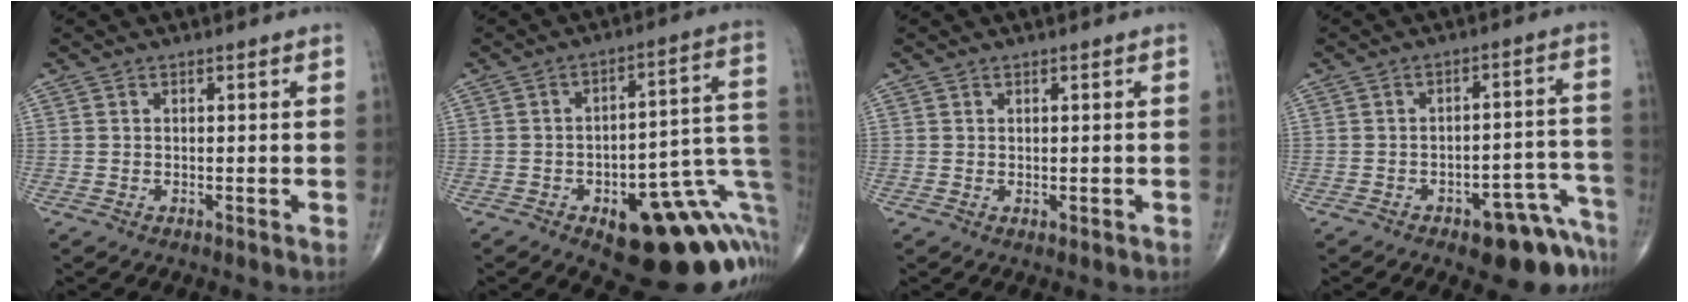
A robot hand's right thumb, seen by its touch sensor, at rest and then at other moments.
{"total": 23.2, "force": [-7.3, 9.7, 19.7], "torque": [-0.175, 0.054, -0.078]}
{"total": 0.6, "force": [0.0, 0.3, 0.6], "torque": [-0.010, 0.000, 0.004]}
{"total": 11.3, "force": [-7.5, 4.5, 7.1], "torque": [-0.049, 0.072, -0.095]}